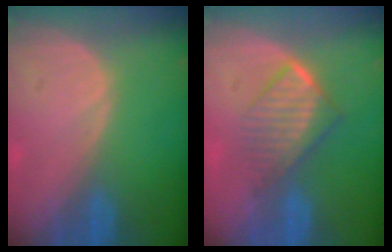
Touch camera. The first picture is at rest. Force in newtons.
{"total": 6.7, "press": 5.8, "slide": 3.3}